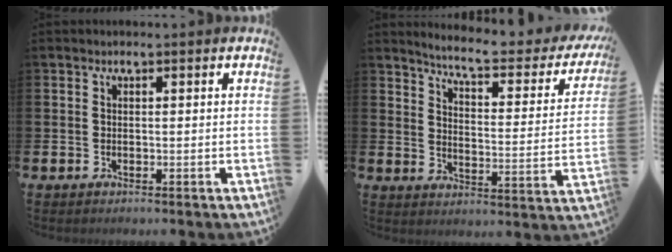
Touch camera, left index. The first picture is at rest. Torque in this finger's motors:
{"motor_torque": [0.59, -1.55, 0.15, 0.04]}